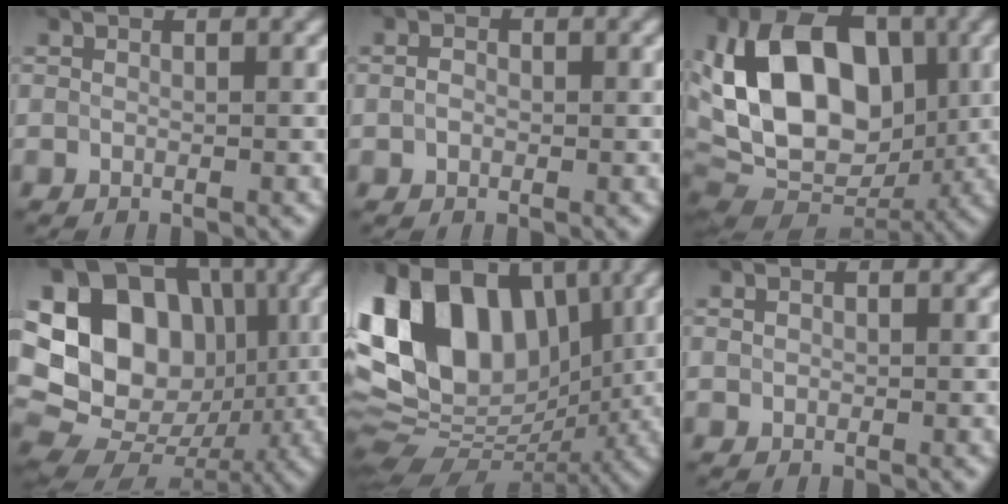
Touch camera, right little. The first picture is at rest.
{"total": 1.1, "force": [-0.1, 0.9, 0.7], "torque": [-0.015, 0.003, -0.009]}
{"total": 14.2, "force": [1.3, 9.5, 10.4], "torque": [-0.180, 0.029, 0.005]}
{"total": 18.0, "force": [2.8, 15.1, 9.5], "torque": [-0.187, 0.035, 0.033]}
{"total": 14.7, "force": [3.0, 10.5, 9.8], "torque": [-0.179, 0.036, 0.039]}
{"total": 0.6, "force": [0.2, 0.6, 0.3], "torque": [-0.003, 0.002, 0.000]}